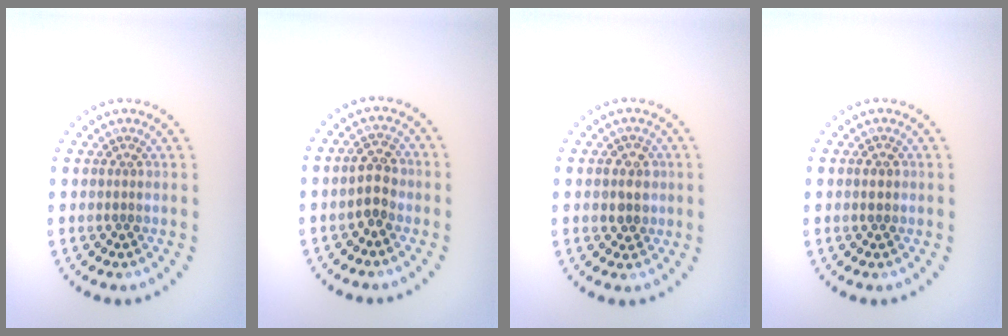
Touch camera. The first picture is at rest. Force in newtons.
{"total": 2.5, "press": 2.5, "slide": 0.6}
{"total": 2.3, "press": 2.1, "slide": 0.8}
{"total": 1.3, "press": 1.3, "slide": 0.2}